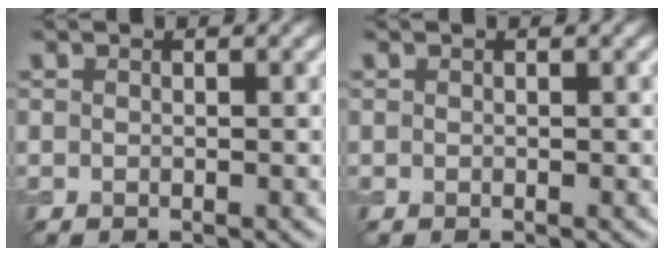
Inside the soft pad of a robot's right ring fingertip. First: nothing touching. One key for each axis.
{"total": 0.0}